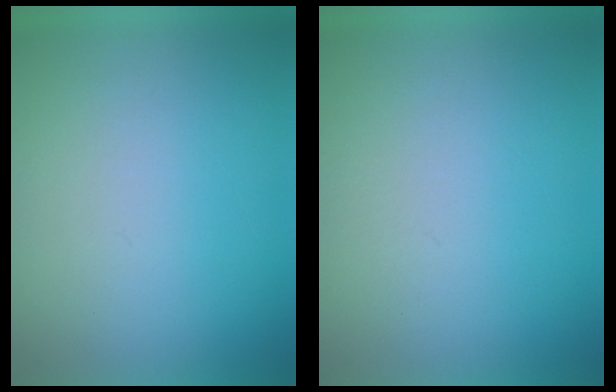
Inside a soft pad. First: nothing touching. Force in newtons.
{"total": 1.2}